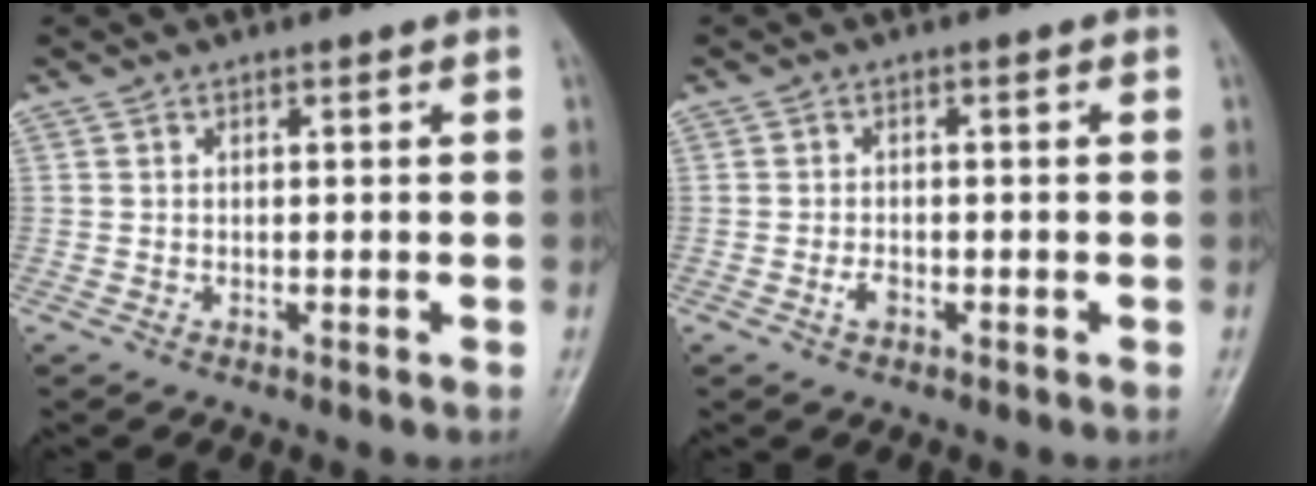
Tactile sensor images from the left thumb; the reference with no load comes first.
{"total": 1.8, "force": [-0.9, 1.0, 1.2], "torque": [-0.024, 0.005, -0.018]}